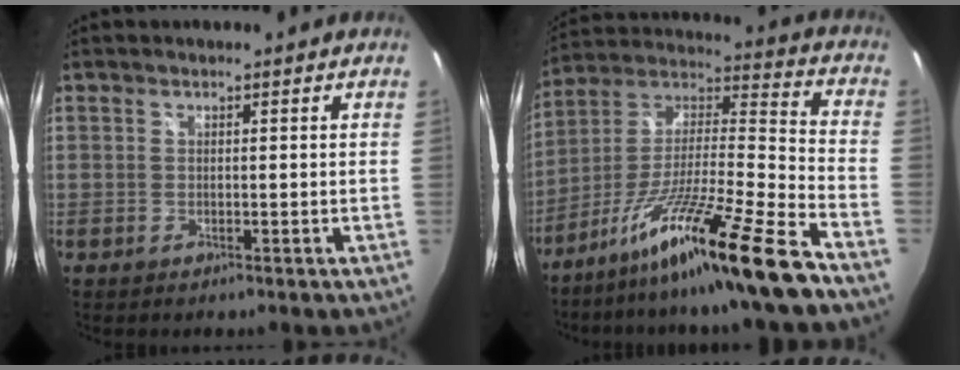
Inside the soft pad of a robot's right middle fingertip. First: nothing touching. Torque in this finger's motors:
{"motor_torque": [2.14, 0.00, 0.42, 0.21]}